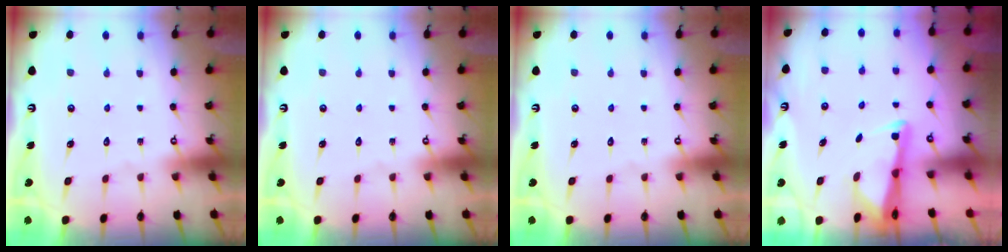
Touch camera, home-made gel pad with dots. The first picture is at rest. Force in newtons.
{"total": 0.0}
{"total": 0.0}
{"total": 2.6, "press": 2.6, "slide": 0.5}